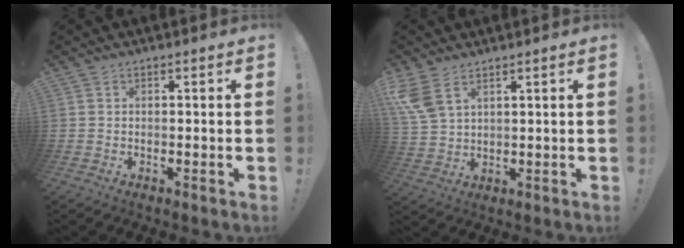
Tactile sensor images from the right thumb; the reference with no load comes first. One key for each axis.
{"total": 7.8, "fx": 4.5, "fy": 4.1, "fz": 4.9, "tx": -0.110, "ty": -0.016, "tz": 0.090}